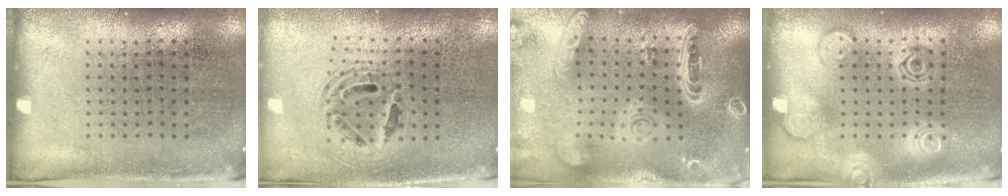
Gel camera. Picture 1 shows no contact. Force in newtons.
{"total": 1.8, "press": 1.5, "slide": 1.0}
{"total": 3.7, "press": 3.0, "slide": 2.2}
{"total": 3.1, "press": 3.1, "slide": 0.4}